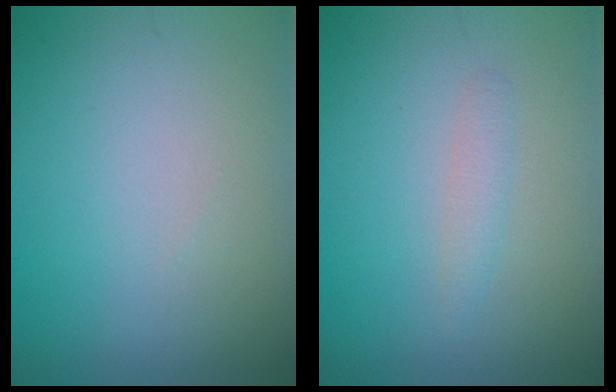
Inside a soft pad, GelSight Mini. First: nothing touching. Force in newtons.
{"total": 1.1, "press": 1.1, "slide": 0.0}